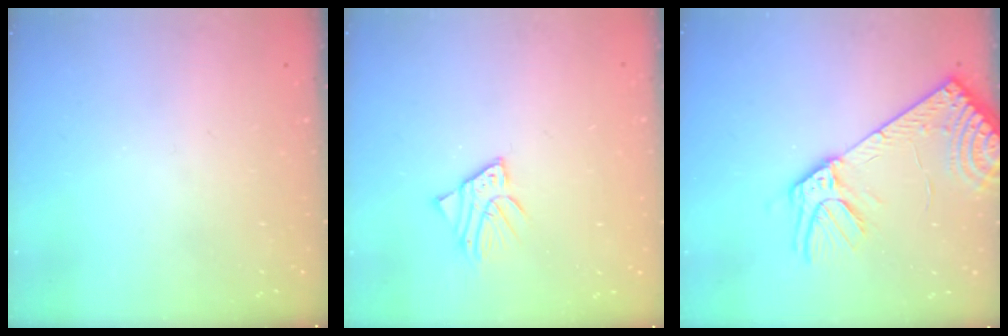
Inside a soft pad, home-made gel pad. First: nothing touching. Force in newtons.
{"total": 4.3, "press": 4.2, "slide": 0.4}
{"total": 16.2, "press": 15.8, "slide": 3.4}